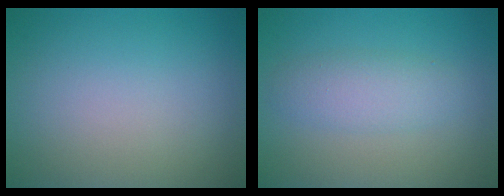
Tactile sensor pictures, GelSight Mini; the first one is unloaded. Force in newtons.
{"total": 2.9, "press": 2.9, "slide": 0.1}